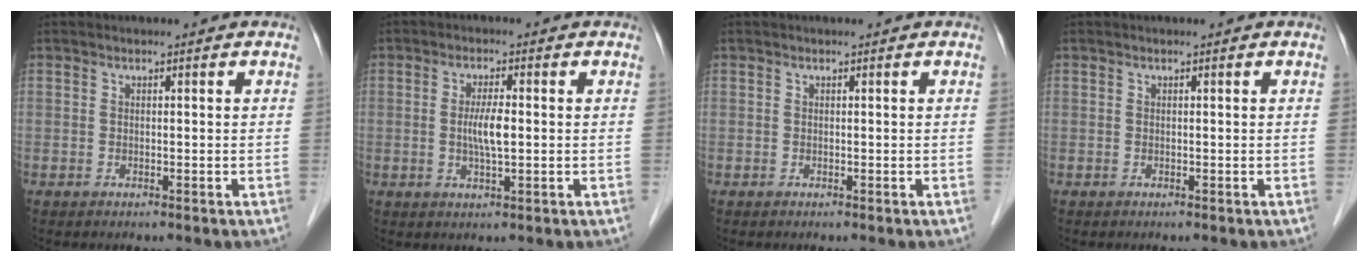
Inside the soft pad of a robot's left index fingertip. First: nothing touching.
{"total": 4.0, "force": [-0.1, 0.6, 3.9], "torque": [-0.078, -0.002, -0.002]}
{"total": 0.0}
{"total": 0.0}